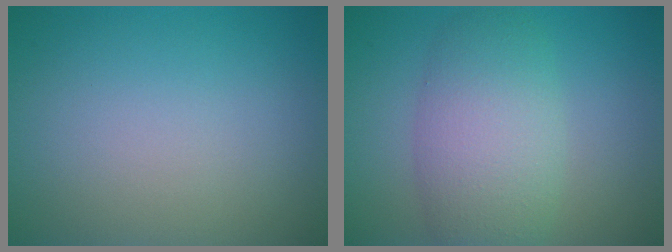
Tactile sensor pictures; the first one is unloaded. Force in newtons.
{"total": 5.9, "press": 5.9, "slide": 0.3}